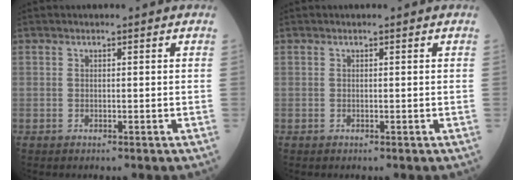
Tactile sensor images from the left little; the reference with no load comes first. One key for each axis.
{"total": 0.0}